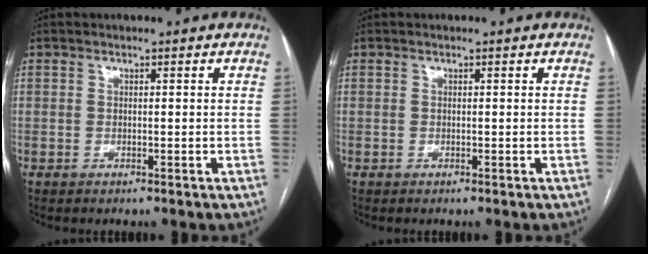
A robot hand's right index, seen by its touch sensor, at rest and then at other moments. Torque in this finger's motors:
{"motor_torque": [0.02, 0.00, 0.00, 0.00]}